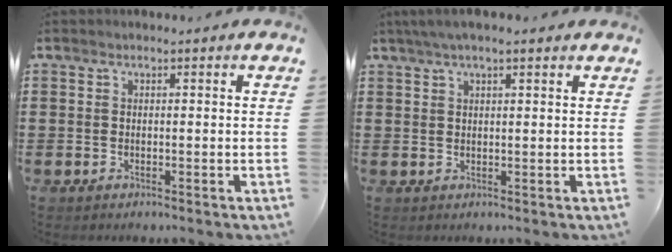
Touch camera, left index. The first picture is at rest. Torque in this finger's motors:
{"motor_torque": [1.59, -0.55, 0.53, 0.18]}